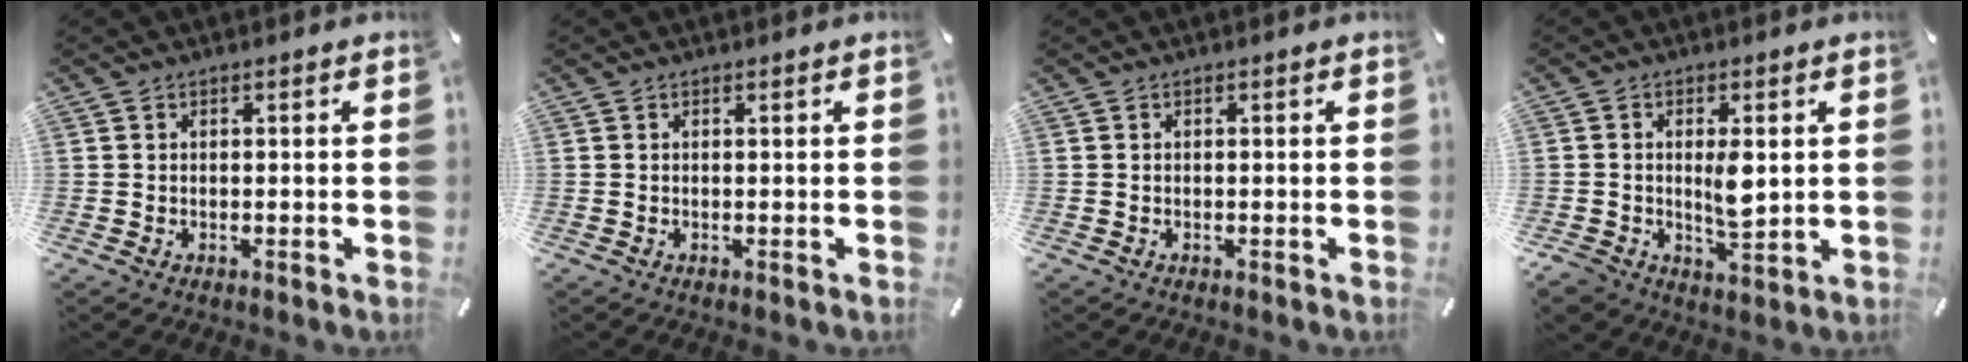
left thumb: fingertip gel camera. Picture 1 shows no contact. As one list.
[{"total": 0.0}, {"total": 0.0}, {"total": 7.4, "force": [0.7, 4.7, 5.7], "torque": [-0.090, -0.009, 0.009]}]